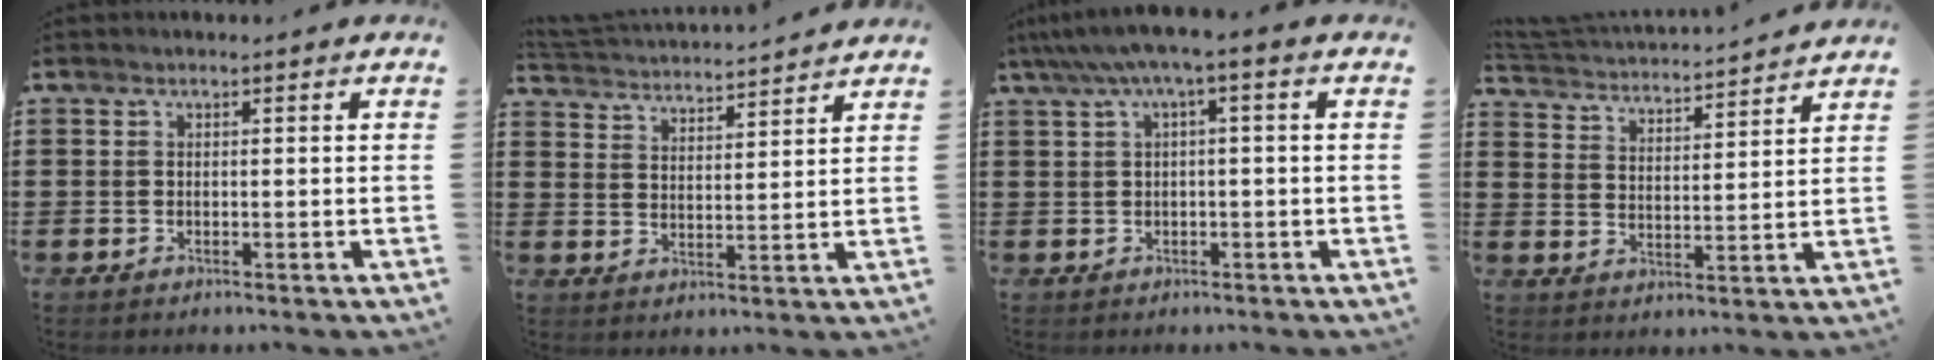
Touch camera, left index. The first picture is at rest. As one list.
[{"total": 3.6, "force": [3.5, -0.3, -0.1], "torque": [-0.017, -0.027, 0.059]}, {"total": 3.2, "force": [-0.2, 0.3, 3.2], "torque": [-0.059, 0.000, -0.009]}, {"total": 3.7, "force": [3.6, -0.4, 0.4], "torque": [-0.029, -0.033, 0.057]}]